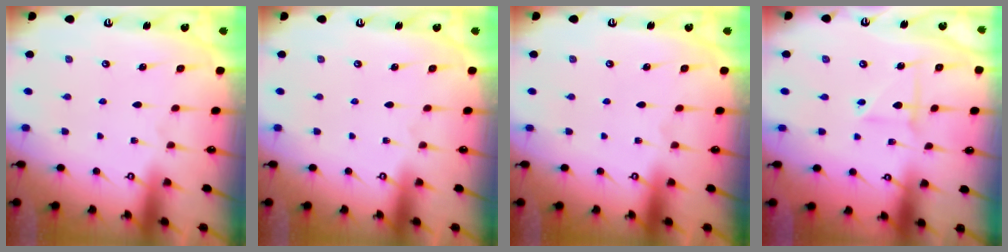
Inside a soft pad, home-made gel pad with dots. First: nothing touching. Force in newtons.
{"total": 0.0}
{"total": 0.0}
{"total": 3.7, "press": 3.7, "slide": 0.5}